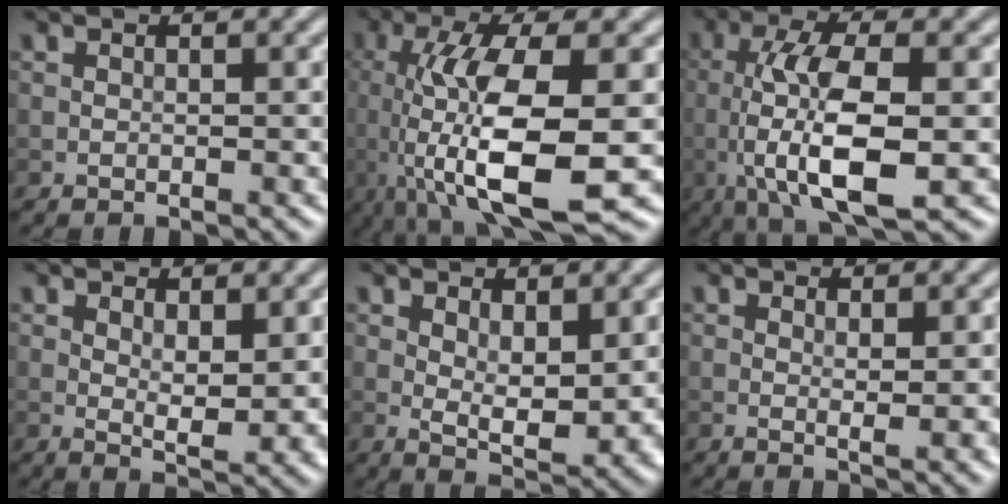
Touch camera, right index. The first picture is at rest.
{"total": 11.8, "force": [-1.4, 3.7, 11.1], "torque": [-0.207, -0.018, -0.020]}
{"total": 9.4, "force": [-1.1, 3.2, 8.8], "torque": [-0.164, -0.005, -0.019]}
{"total": 3.7, "force": [1.4, 1.3, 3.2], "torque": [-0.053, -0.010, 0.028]}
{"total": 4.4, "force": [1.3, 1.7, 3.8], "torque": [-0.067, -0.011, 0.026]}
{"total": 2.0, "force": [0.6, 0.3, 1.9], "torque": [-0.028, -0.005, 0.012]}